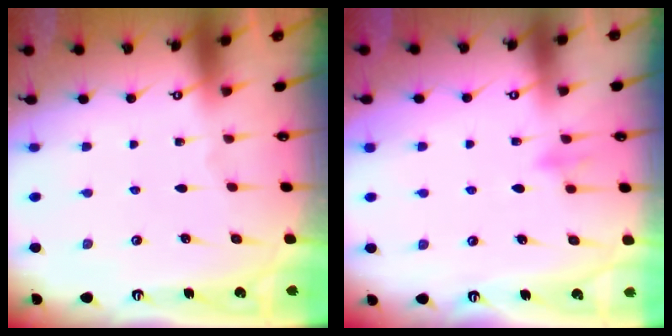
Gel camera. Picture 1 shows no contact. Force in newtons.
{"total": 7.9, "press": 7.9, "slide": 0.6}